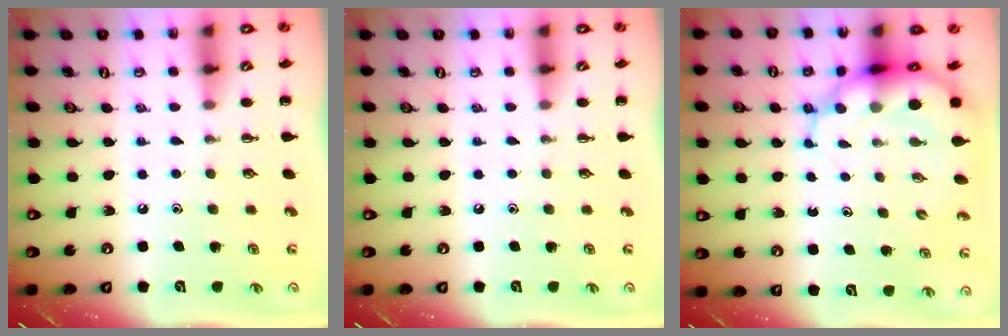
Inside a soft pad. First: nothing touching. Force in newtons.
{"total": 0.0}
{"total": 9.1, "press": 8.8, "slide": 2.3}